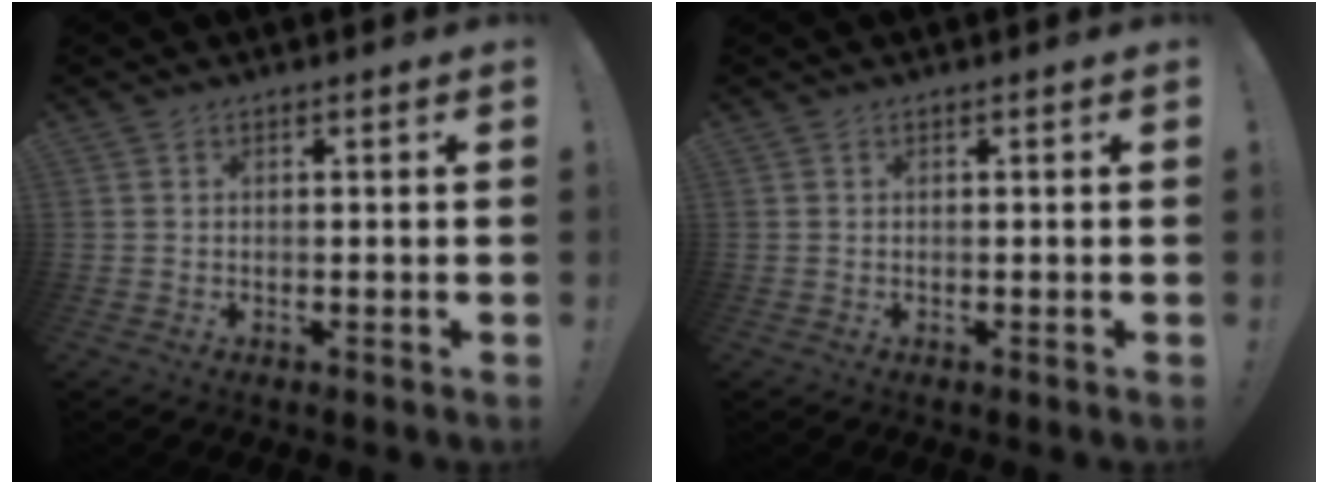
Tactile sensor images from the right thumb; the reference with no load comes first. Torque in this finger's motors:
{"motor_torque": [0.00, 0.00, 0.00, 0.00, 0.00]}